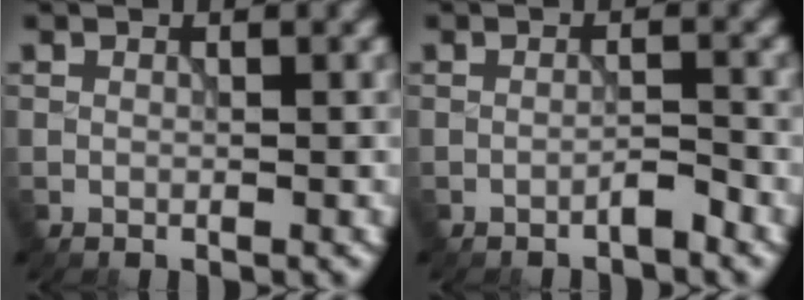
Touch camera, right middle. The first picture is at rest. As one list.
[{"total": 1.3, "force": [-1.0, 0.1, 0.7], "torque": [-0.009, 0.005, -0.020]}]